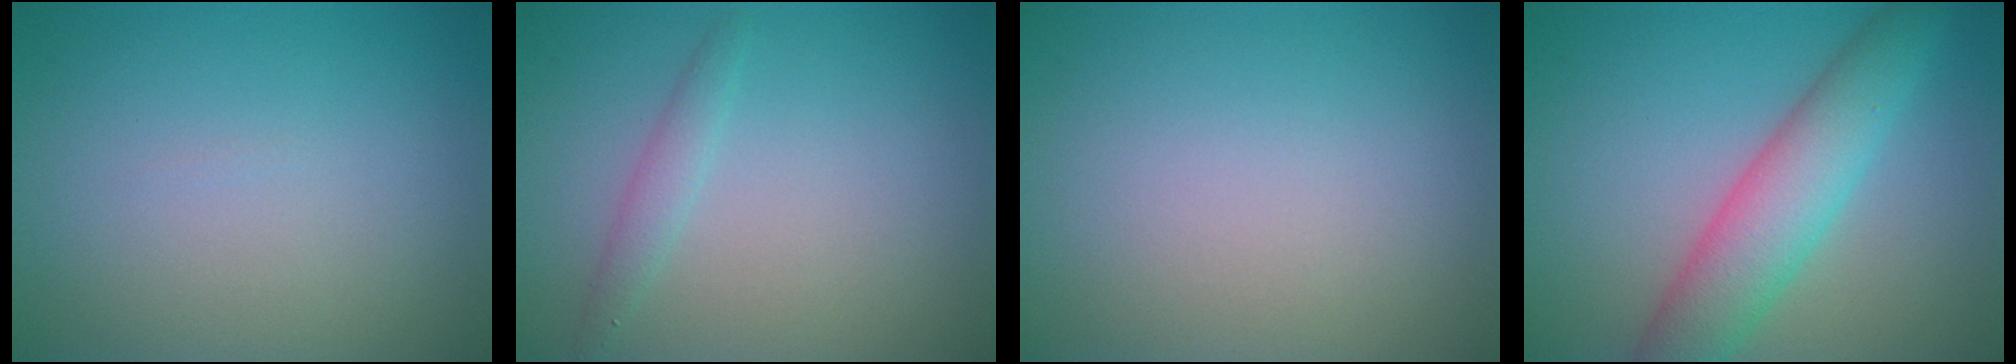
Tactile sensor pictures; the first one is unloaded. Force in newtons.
{"total": 1.4, "press": 1.4, "slide": 0.1}
{"total": 0.0}
{"total": 5.9, "press": 5.9, "slide": 0.4}